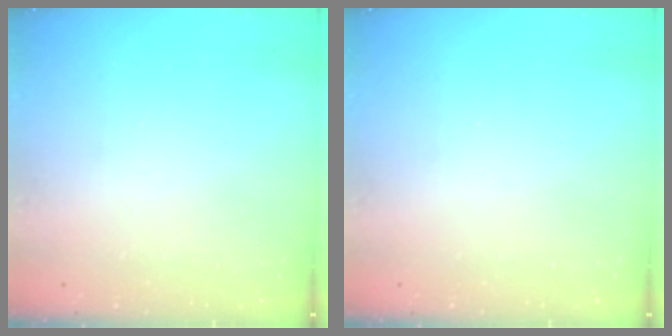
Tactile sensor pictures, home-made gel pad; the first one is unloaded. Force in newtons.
{"total": 0.0}